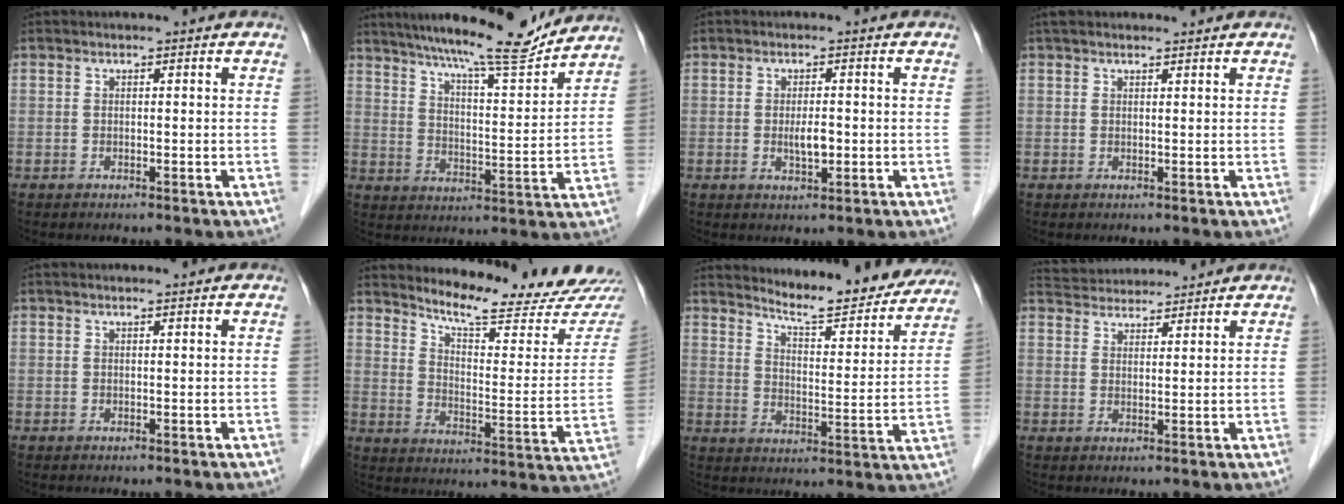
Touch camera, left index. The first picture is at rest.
{"total": 15.5, "force": [14.0, 0.8, 6.5], "torque": [-0.108, -0.005, 0.208]}
{"total": 2.8, "force": [-0.3, 0.9, 2.6], "torque": [-0.050, -0.001, -0.003]}
{"total": 4.1, "force": [3.7, 0.9, 1.6], "torque": [-0.021, 0.033, 0.055]}
{"total": 0.8, "force": [0.8, 0.0, 0.3], "torque": [-0.009, 0.006, 0.014]}
{"total": 18.1, "force": [17.1, 0.6, 6.0], "torque": [-0.090, -0.091, 0.223]}
{"total": 17.1, "force": [15.9, 2.4, 5.8], "torque": [-0.076, -0.046, 0.204]}
{"total": 8.8, "force": [8.6, 1.4, 1.7], "torque": [-0.034, 0.034, 0.134]}